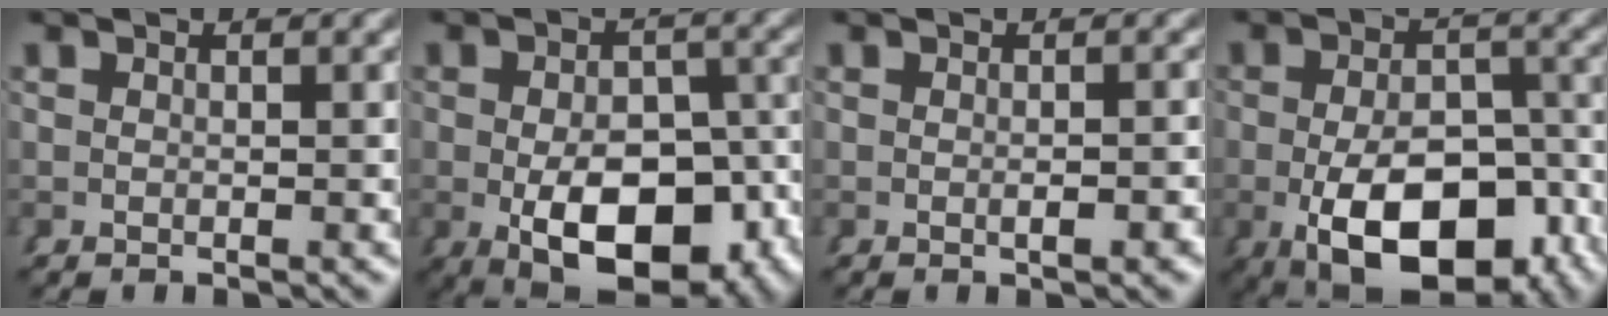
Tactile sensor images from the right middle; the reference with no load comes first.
{"total": 12.3, "force": [-5.5, 6.4, 9.0], "torque": [-0.147, -0.063, -0.050]}
{"total": 1.1, "force": [-0.8, 0.1, 0.9], "torque": [-0.012, 0.005, -0.015]}
{"total": 13.3, "force": [-6.7, 7.0, 9.1], "torque": [-0.161, -0.062, -0.068]}